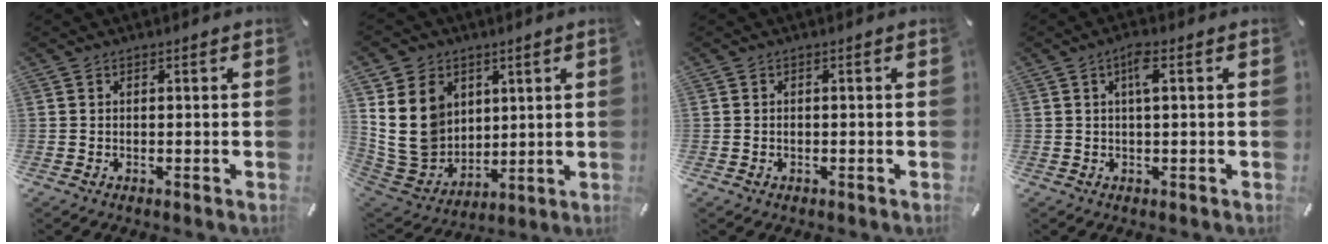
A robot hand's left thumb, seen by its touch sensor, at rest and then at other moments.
{"total": 15.7, "force": [4.2, 13.3, 7.2], "torque": [-0.162, -0.022, 0.083]}
{"total": 0.9, "force": [-0.2, 0.7, 0.4], "torque": [-0.007, 0.004, -0.006]}
{"total": 3.7, "force": [0.9, 0.8, 3.4], "torque": [-0.070, 0.006, 0.013]}